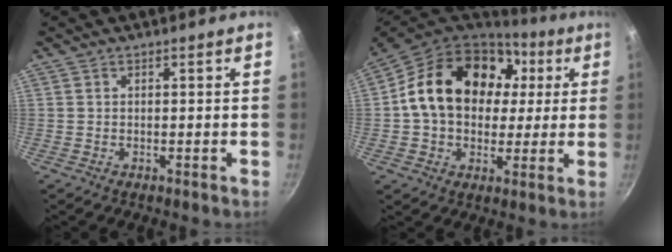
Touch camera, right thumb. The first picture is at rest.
{"total": 22.4, "force": [4.5, 16.5, 14.5], "torque": [-0.232, 0.025, 0.070]}